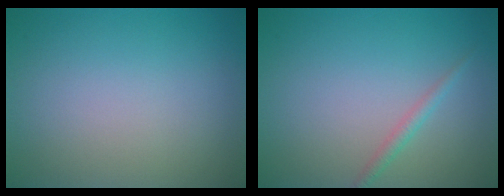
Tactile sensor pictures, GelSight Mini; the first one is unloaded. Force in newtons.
{"total": 1.1, "press": 1.1, "slide": 0.1}